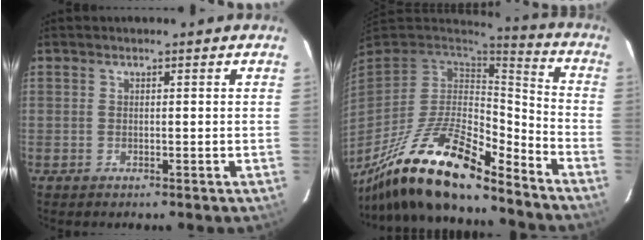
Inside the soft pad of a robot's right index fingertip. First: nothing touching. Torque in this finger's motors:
{"motor_torque": [1.03, -1.11, 1.05, 0.21]}